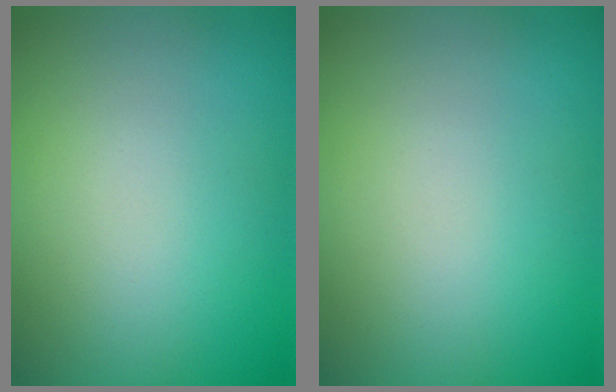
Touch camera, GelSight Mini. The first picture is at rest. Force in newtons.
{"total": 0.0}